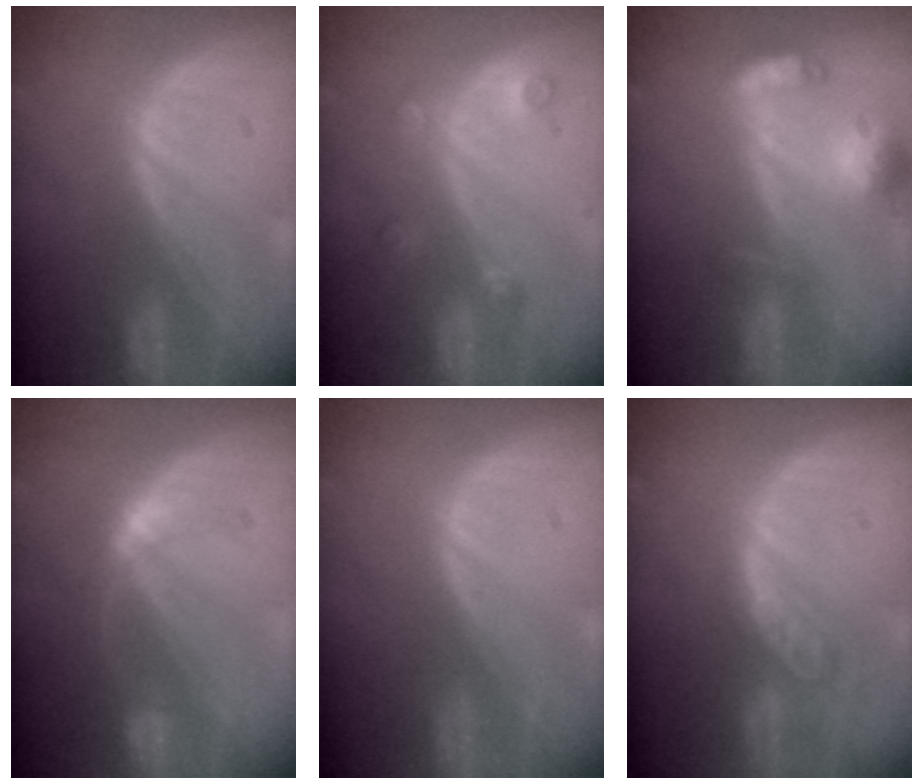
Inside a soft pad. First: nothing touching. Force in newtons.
{"total": 3.4, "press": 3.0, "slide": 1.5}
{"total": 6.6, "press": 6.3, "slide": 2.2}
{"total": 5.3, "press": 5.0, "slide": 1.9}
{"total": 0.0}
{"total": 5.9, "press": 5.1, "slide": 2.9}